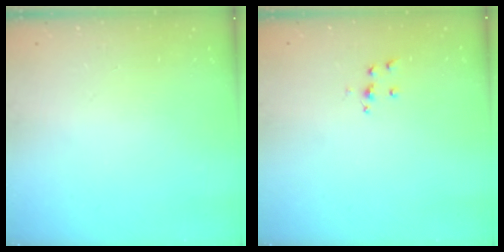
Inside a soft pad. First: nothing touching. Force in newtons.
{"total": 4.8, "press": 4.8, "slide": 0.5}